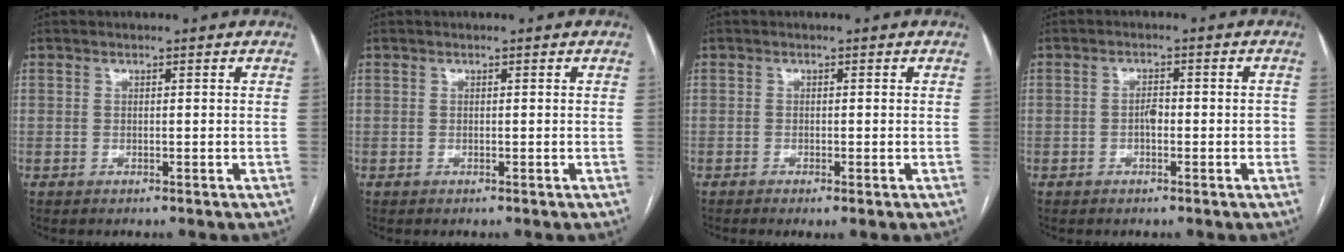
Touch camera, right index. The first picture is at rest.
{"total": 0.0}
{"total": 1.5, "force": [-0.8, 0.1, 1.3], "torque": [-0.022, -0.003, -0.012]}
{"total": 2.7, "force": [-0.6, 1.3, 2.3], "torque": [-0.030, 0.009, -0.006]}